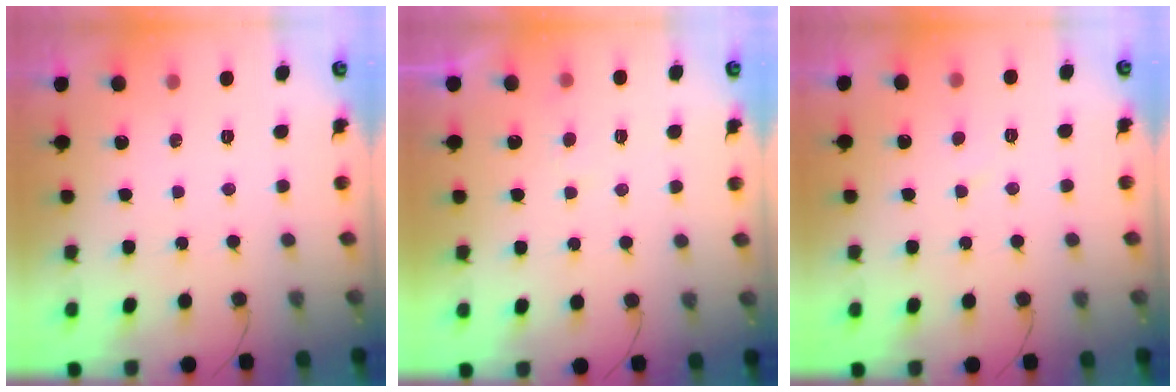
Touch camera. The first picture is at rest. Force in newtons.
{"total": 2.7, "press": 2.7, "slide": 0.3}
{"total": 2.2, "press": 2.2, "slide": 0.2}